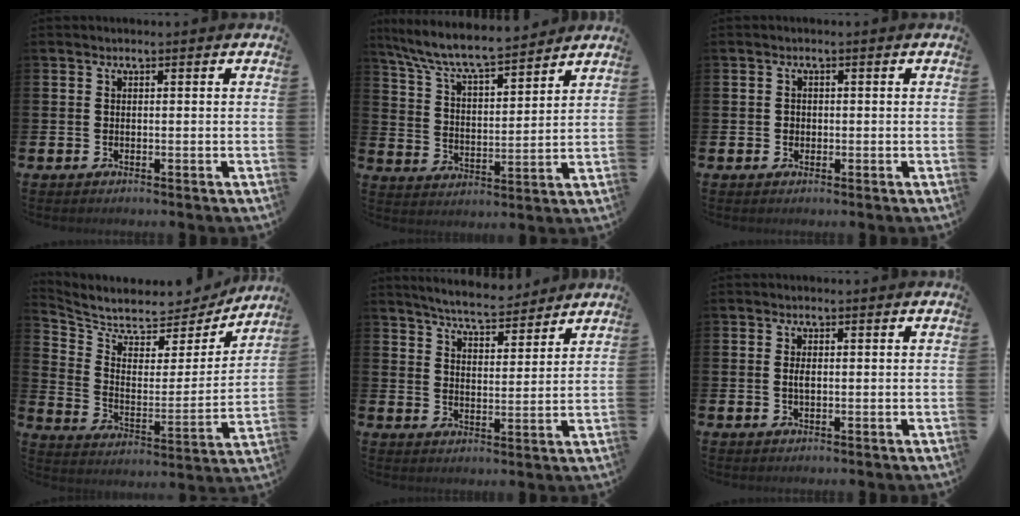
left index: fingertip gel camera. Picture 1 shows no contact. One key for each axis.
{"total": 8.1, "fx": 7.6, "fy": 0.9, "fz": 2.6, "tx": -0.084, "ty": -0.053, "tz": 0.133}
{"total": 1.0, "fx": -0.1, "fy": 0.9, "fz": 0.2, "tx": 0.004, "ty": 0.004, "tz": -0.005}
{"total": 5.8, "fx": 5.4, "fy": 2.1, "fz": 0.5, "tx": -0.052, "ty": -0.058, "tz": 0.087}
{"total": 6.0, "fx": 5.8, "fy": 0.8, "fz": 1.2, "tx": -0.040, "ty": -0.030, "tz": 0.102}
{"total": 1.3, "fx": 0.0, "fy": 0.6, "fz": 1.1, "tx": -0.022, "ty": 0.003, "tz": -0.002}